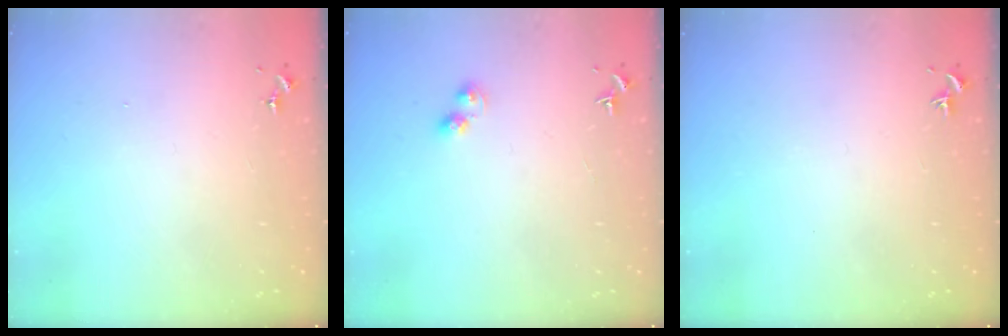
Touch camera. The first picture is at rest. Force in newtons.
{"total": 5.0, "press": 4.9, "slide": 0.5}
{"total": 0.0}